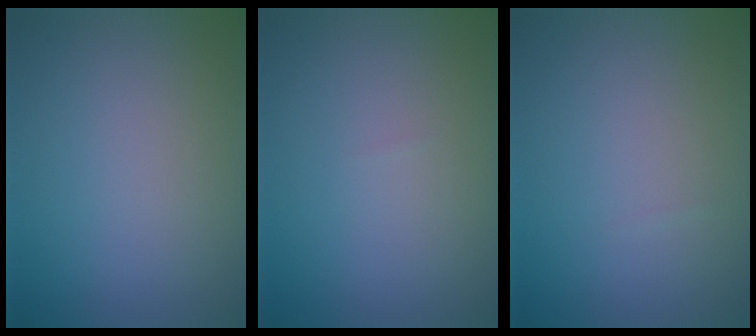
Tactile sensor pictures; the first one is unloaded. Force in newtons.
{"total": 0.0}
{"total": 0.0}